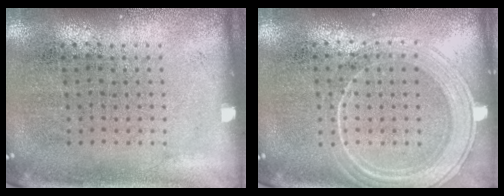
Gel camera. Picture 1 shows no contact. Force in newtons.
{"total": 1.8, "press": 1.8, "slide": 0.4}